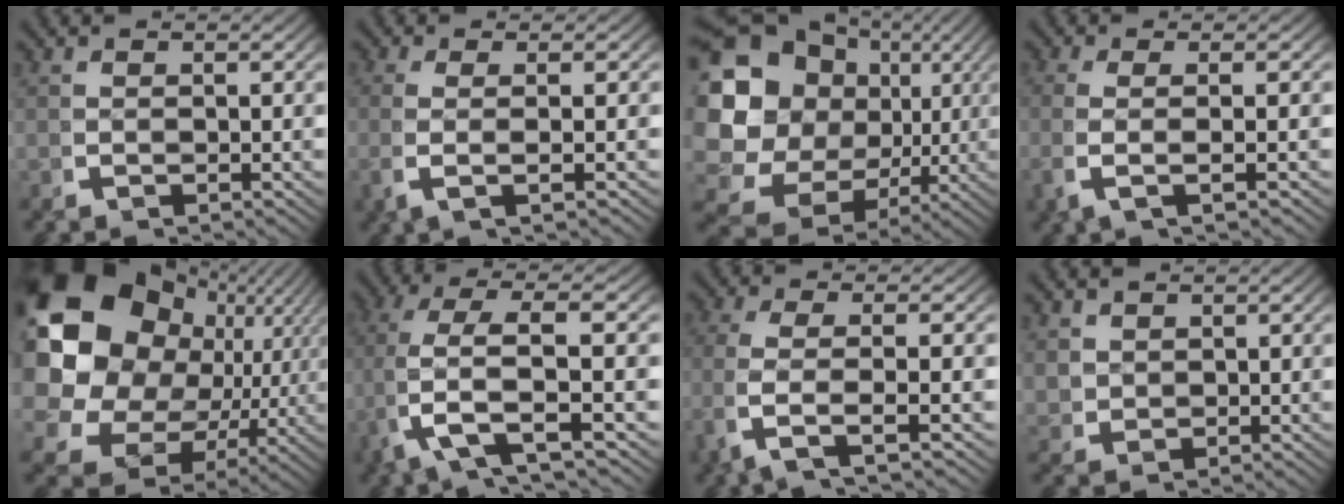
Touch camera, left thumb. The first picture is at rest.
{"total": 3.0, "force": [-0.3, -0.3, 2.9], "torque": [-0.070, 0.002, -0.007]}
{"total": 16.5, "force": [-0.2, 12.9, 10.3], "torque": [-0.224, -0.054, 0.013]}
{"total": 3.4, "force": [-0.5, -0.2, 3.3], "torque": [-0.080, 0.002, -0.011]}
{"total": 20.7, "force": [0.5, 15.3, 13.9], "torque": [-0.290, -0.064, 0.028]}
{"total": 7.0, "force": [-0.2, 1.9, 6.7], "torque": [-0.158, -0.008, -0.001]}
{"total": 5.2, "force": [-1.0, 1.1, 5.0], "torque": [-0.127, -0.001, -0.020]}
{"total": 2.0, "force": [0.9, 1.6, 0.8], "torque": [-0.020, -0.010, 0.025]}